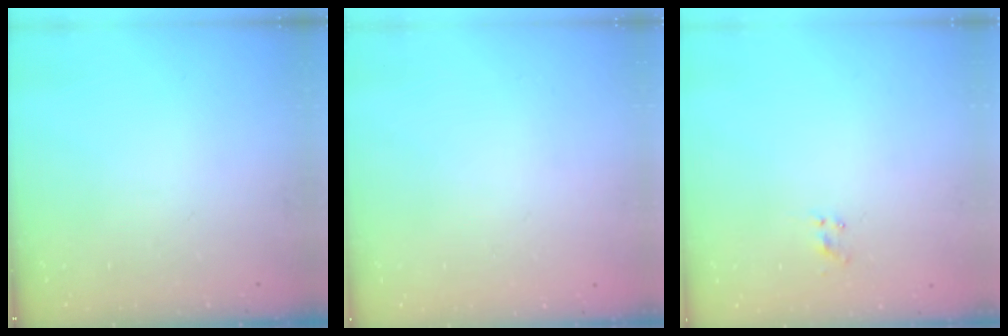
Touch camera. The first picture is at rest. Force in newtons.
{"total": 1.7, "press": 1.7, "slide": 0.2}
{"total": 1.5, "press": 1.3, "slide": 0.8}